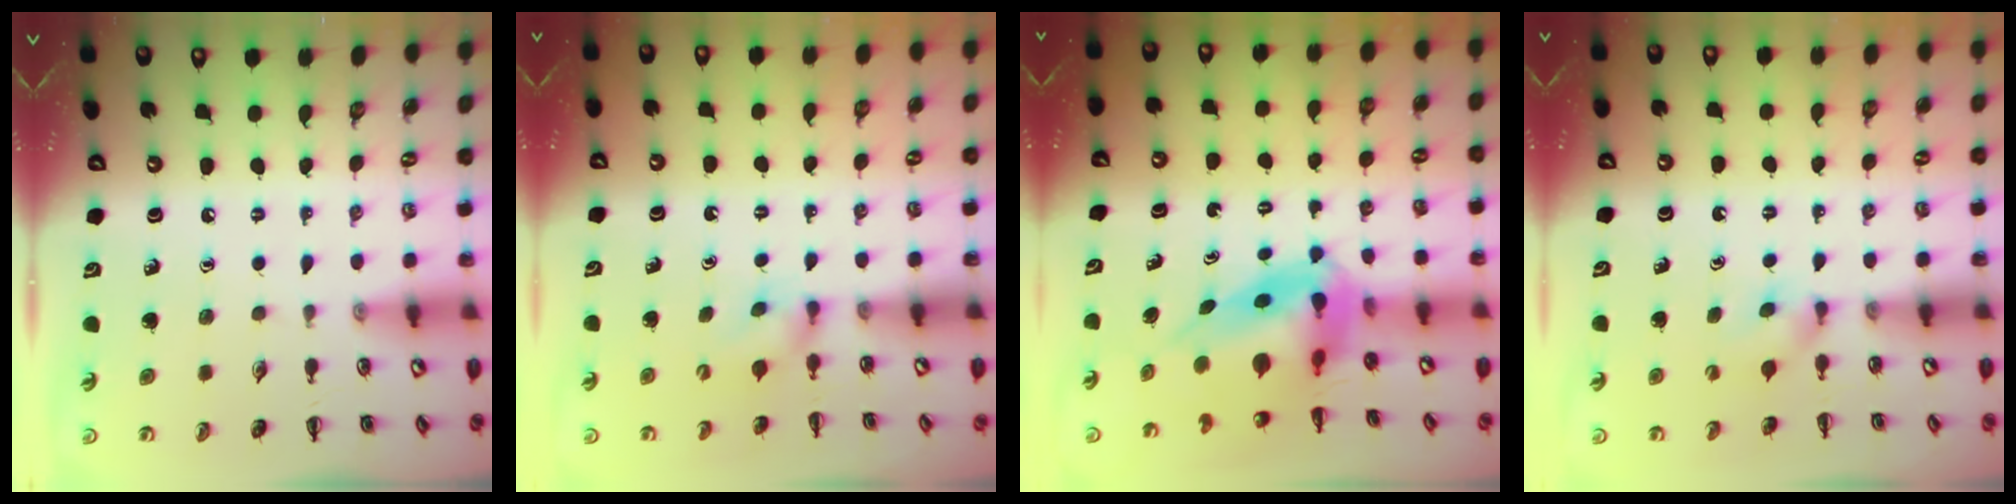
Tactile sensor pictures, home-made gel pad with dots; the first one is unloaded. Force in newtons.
{"total": 3.2, "press": 3.0, "slide": 0.9}
{"total": 7.7, "press": 7.2, "slide": 2.5}
{"total": 2.5, "press": 2.3, "slide": 1.0}